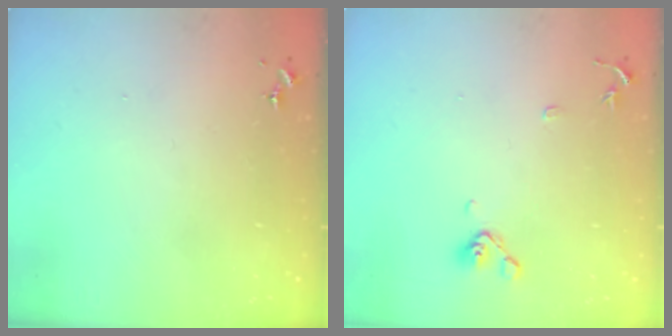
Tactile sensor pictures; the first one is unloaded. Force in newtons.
{"total": 8.9, "press": 8.7, "slide": 1.9}